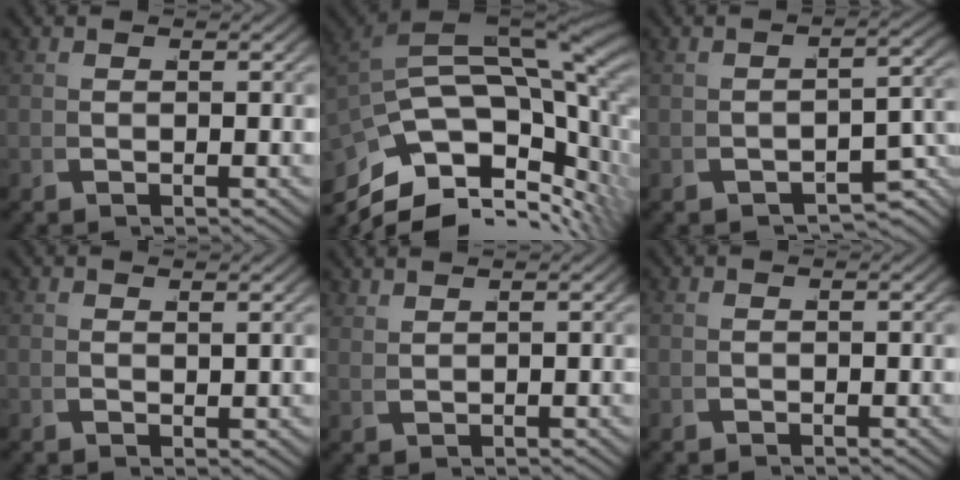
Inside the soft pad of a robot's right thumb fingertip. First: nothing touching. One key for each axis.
{"total": 17.5, "fx": -0.8, "fy": 10.8, "fz": 13.8, "tx": -0.232, "ty": -0.022, "tz": 0.000}
{"total": 3.4, "fx": -2.3, "fy": 1.6, "fz": 1.9, "tx": -0.025, "ty": -0.009, "tz": -0.028}
{"total": 0.6, "fx": 0.5, "fy": -0.2, "fz": 0.1, "tx": 0.007, "ty": 0.005, "tz": 0.012}
{"total": 1.5, "fx": 1.5, "fy": -0.3, "fz": 0.1, "tx": 0.007, "ty": 0.009, "tz": 0.033}
{"total": 0.0}